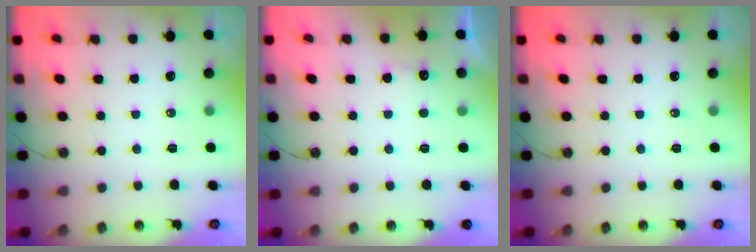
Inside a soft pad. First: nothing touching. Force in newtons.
{"total": 5.8, "press": 5.7, "slide": 1.2}
{"total": 0.0}